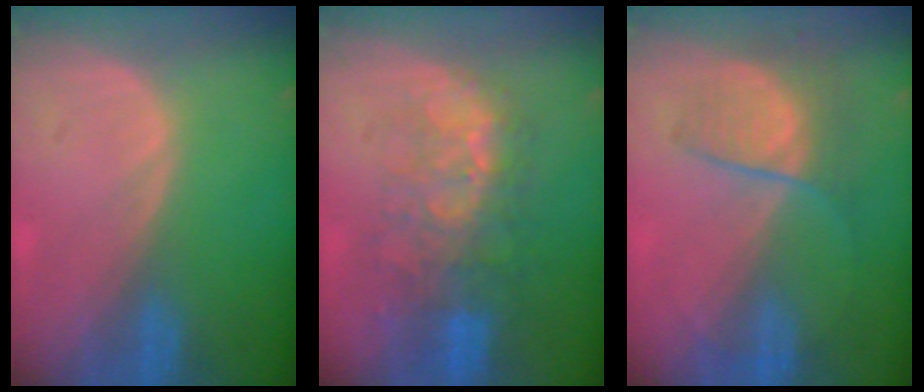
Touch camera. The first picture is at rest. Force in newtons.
{"total": 9.9, "press": 8.5, "slide": 5.1}
{"total": 6.6, "press": 6.0, "slide": 2.8}